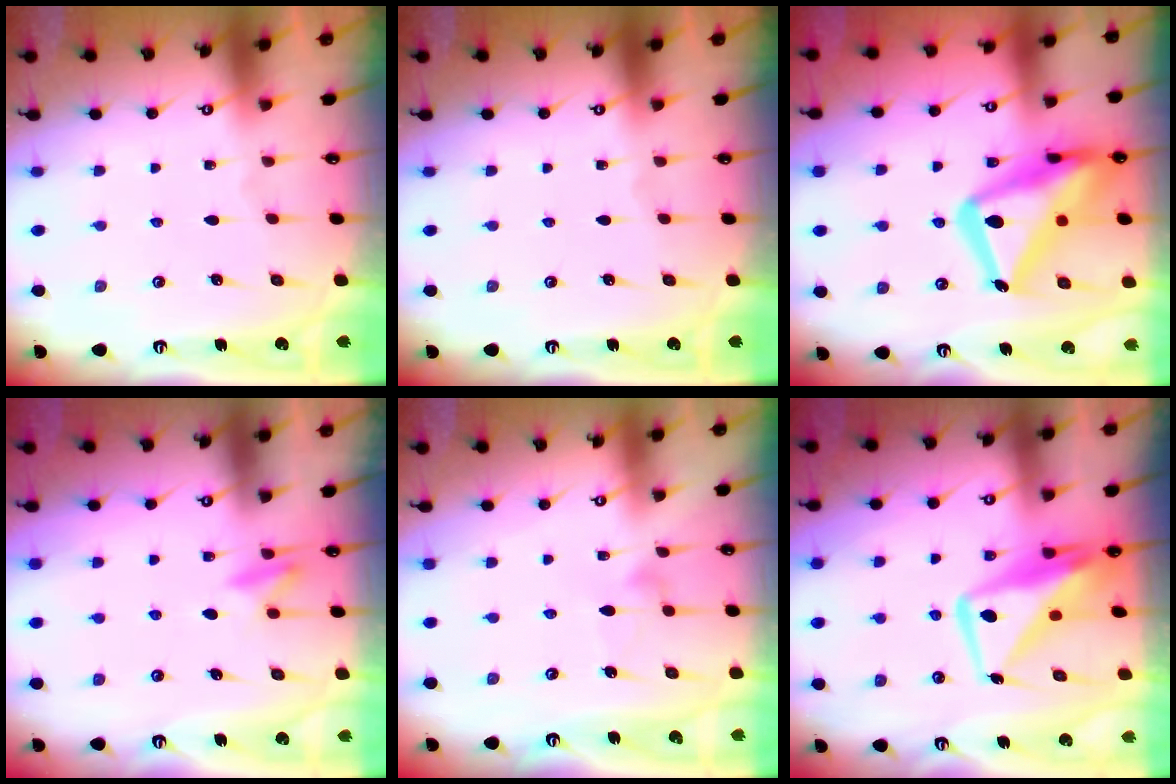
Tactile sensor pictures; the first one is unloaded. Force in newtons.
{"total": 0.0}
{"total": 24.5, "press": 24.4, "slide": 2.0}
{"total": 8.2, "press": 8.1, "slide": 1.2}
{"total": 7.7, "press": 7.7, "slide": 0.5}
{"total": 11.8, "press": 11.7, "slide": 1.4}